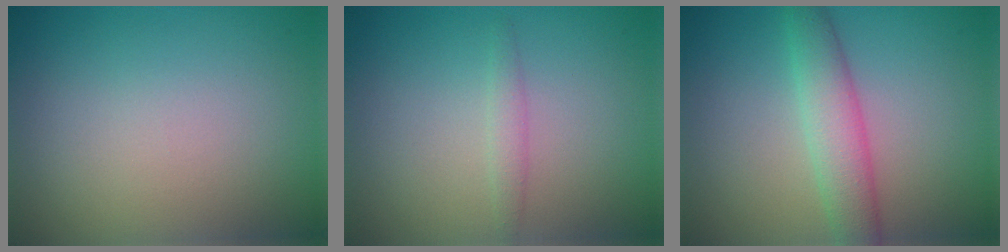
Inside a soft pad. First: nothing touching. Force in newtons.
{"total": 1.1, "press": 1.1, "slide": 0.0}
{"total": 3.9, "press": 3.9, "slide": 0.1}